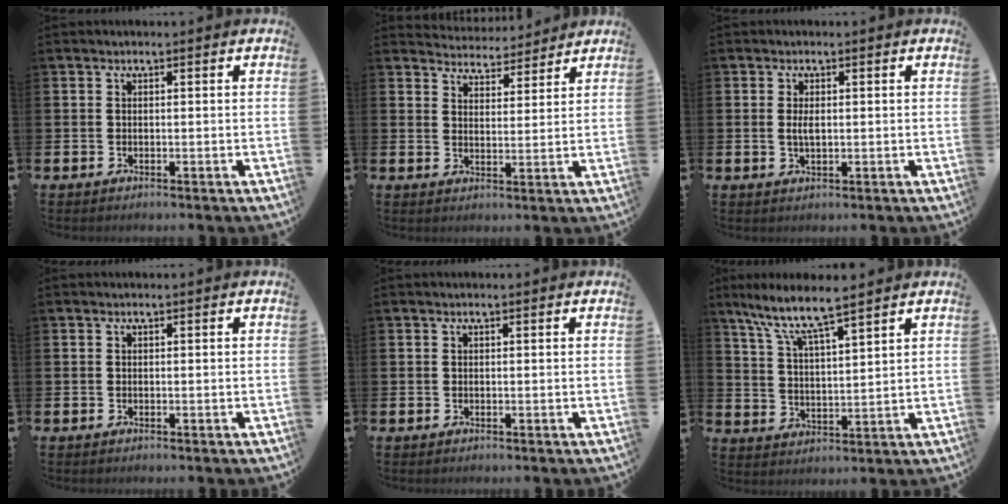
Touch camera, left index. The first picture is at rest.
{"total": 4.5, "force": [4.4, 0.8, -0.4], "torque": [-0.006, -0.031, 0.079]}
{"total": 1.8, "force": [0.2, 0.8, 1.6], "torque": [-0.032, 0.004, 0.001]}
{"total": 0.0}
{"total": 0.0}
{"total": 7.3, "force": [6.5, 0.5, 3.4], "torque": [-0.096, -0.031, 0.111]}